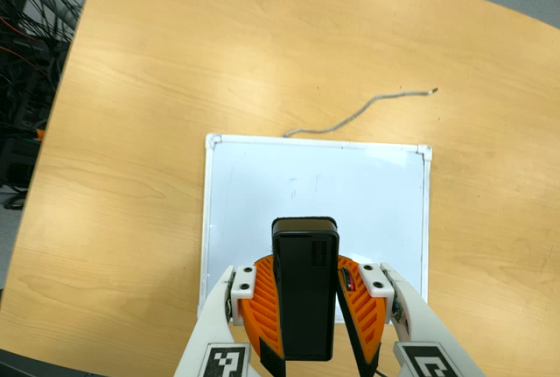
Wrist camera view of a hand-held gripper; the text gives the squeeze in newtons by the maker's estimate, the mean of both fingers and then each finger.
{"total": 11.1, "left": 10.1, "right": 12.1}